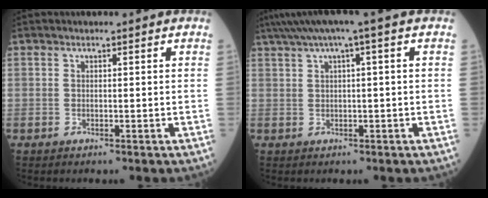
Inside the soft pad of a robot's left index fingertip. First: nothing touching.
{"total": 5.8, "force": [3.1, -0.4, 4.9], "torque": [-0.088, 0.036, 0.055]}